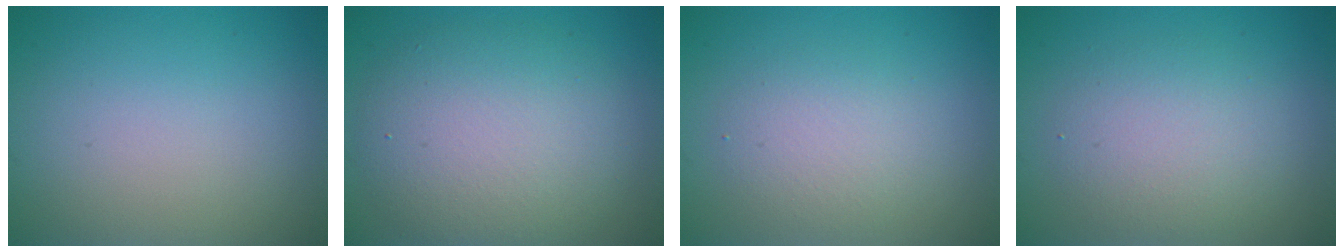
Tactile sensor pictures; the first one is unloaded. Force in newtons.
{"total": 6.8, "press": 6.8, "slide": 0.4}
{"total": 2.9, "press": 2.9, "slide": 0.2}
{"total": 3.8, "press": 3.8, "slide": 0.2}